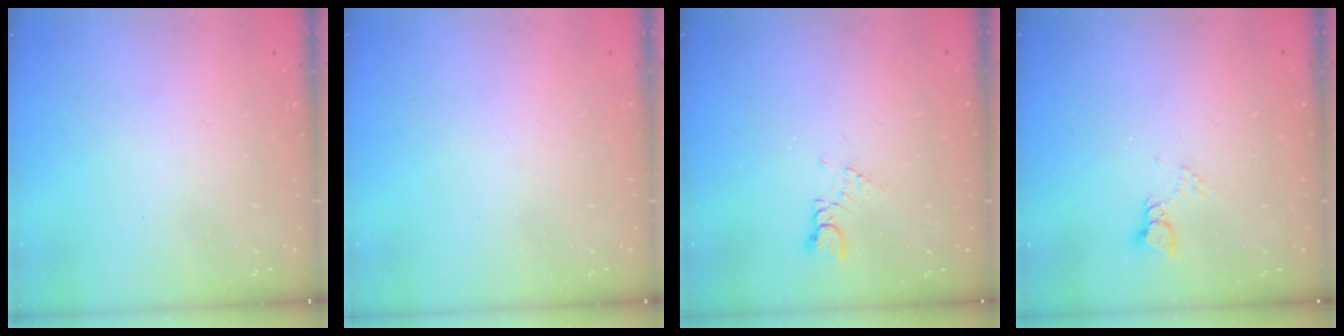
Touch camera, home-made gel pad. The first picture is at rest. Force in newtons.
{"total": 0.0}
{"total": 1.4, "press": 1.4, "slide": 0.2}
{"total": 2.5, "press": 2.5, "slide": 0.3}